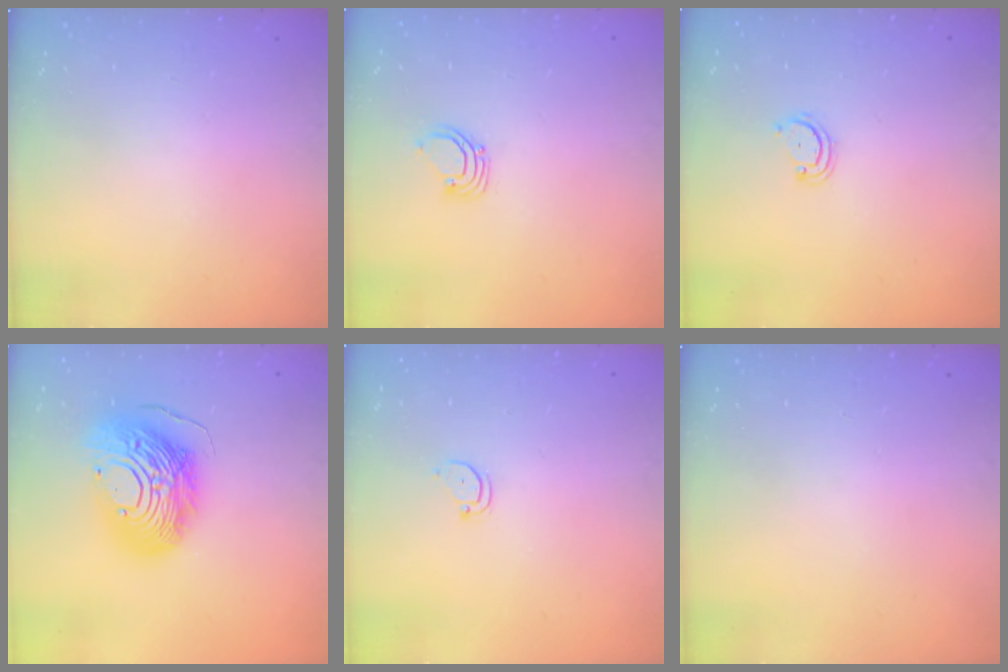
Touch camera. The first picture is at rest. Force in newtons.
{"total": 2.7, "press": 2.7, "slide": 0.2}
{"total": 2.6, "press": 2.6, "slide": 0.3}
{"total": 18.2, "press": 18.1, "slide": 1.7}
{"total": 2.4, "press": 2.4, "slide": 0.2}
{"total": 0.0}